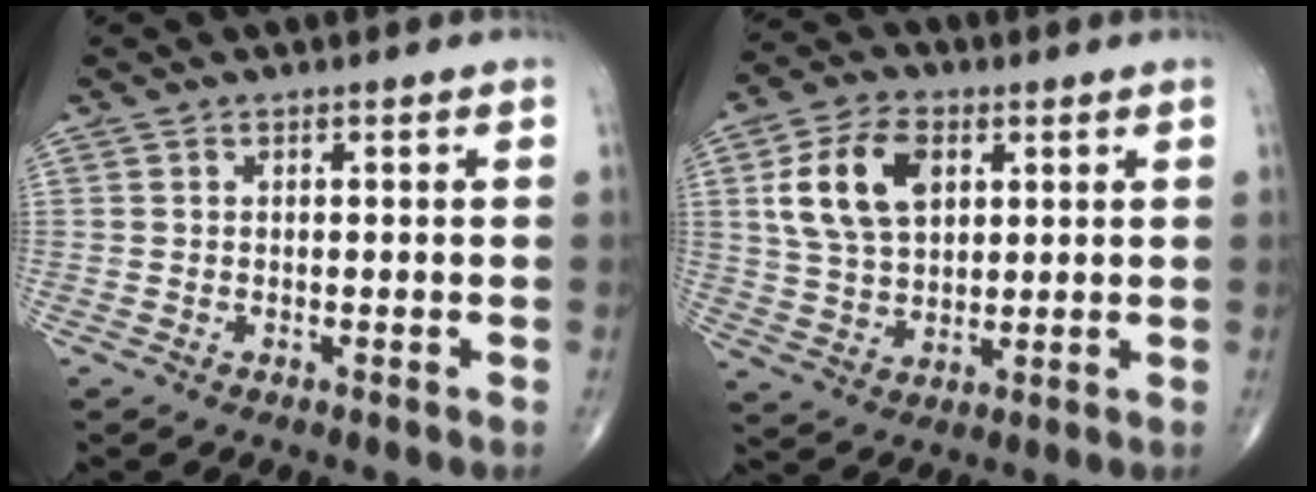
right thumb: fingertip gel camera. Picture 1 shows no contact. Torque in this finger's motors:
{"motor_torque": [0.50, 2.05, 0.39, -0.12, 0.06]}